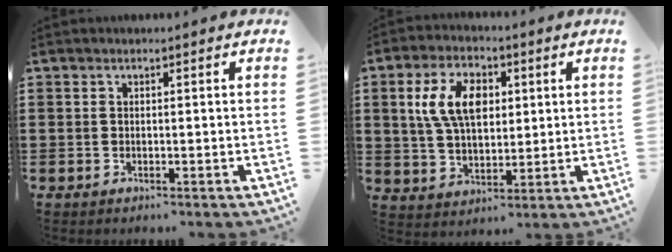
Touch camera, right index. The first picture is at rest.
{"total": 8.8, "force": [2.5, 5.2, 6.6], "torque": [-0.156, 0.015, 0.042]}